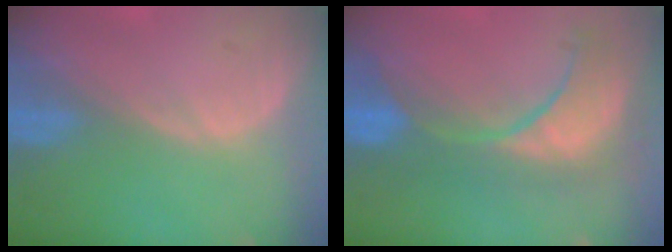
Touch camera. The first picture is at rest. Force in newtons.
{"total": 10.0, "press": 9.6, "slide": 2.5}